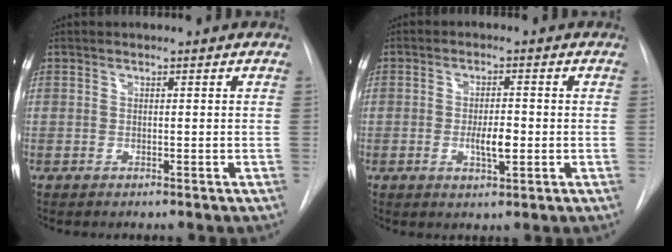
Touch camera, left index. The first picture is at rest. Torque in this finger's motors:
{"motor_torque": [0.80, 0.08, 0.15, 0.07]}